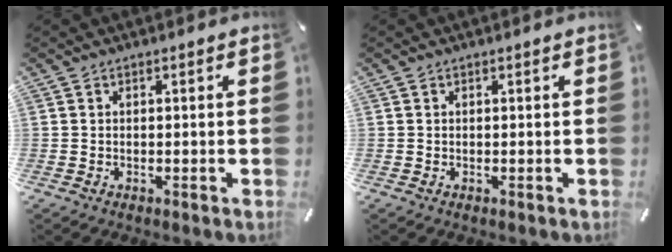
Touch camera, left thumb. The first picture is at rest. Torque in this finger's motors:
{"motor_torque": [0.00, 0.00, -0.01, 0.01, 0.00]}